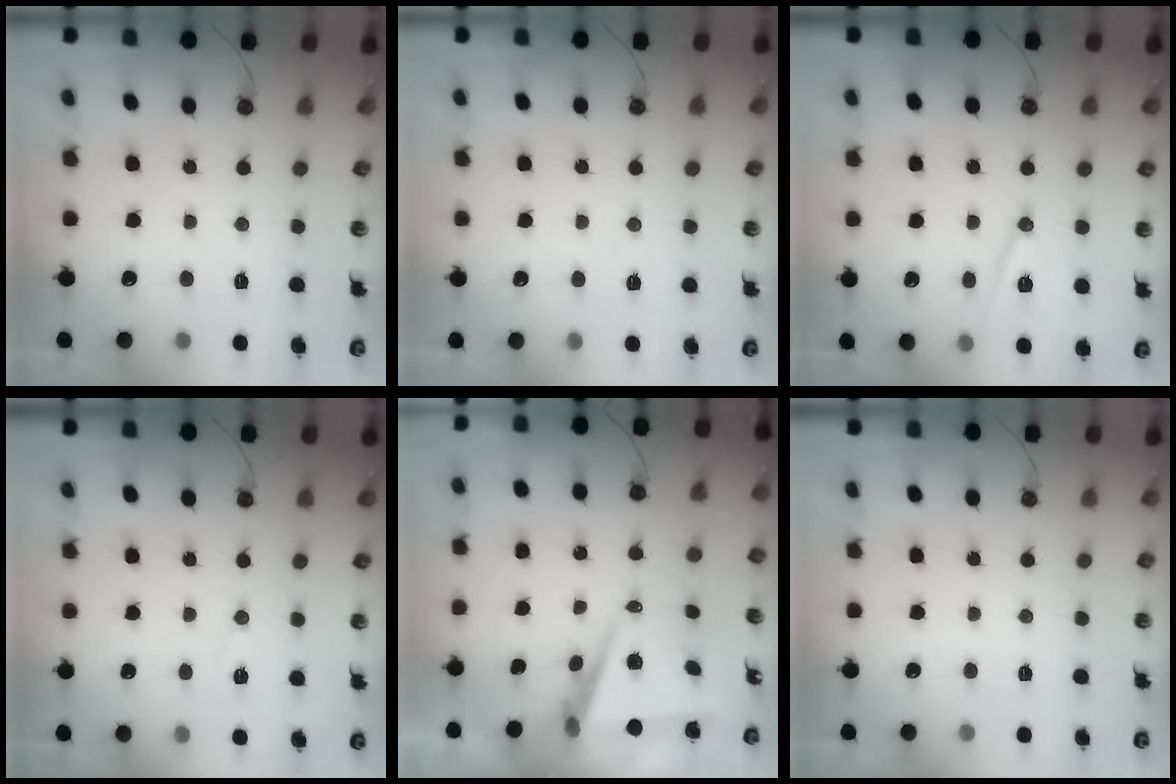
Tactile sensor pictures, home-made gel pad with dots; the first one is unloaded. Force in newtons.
{"total": 6.0, "press": 4.4, "slide": 4.2}
{"total": 11.3, "press": 10.8, "slide": 3.2}
{"total": 5.1, "press": 2.6, "slide": 4.4}
{"total": 7.4, "press": 6.0, "slide": 4.3}
{"total": 0.0}